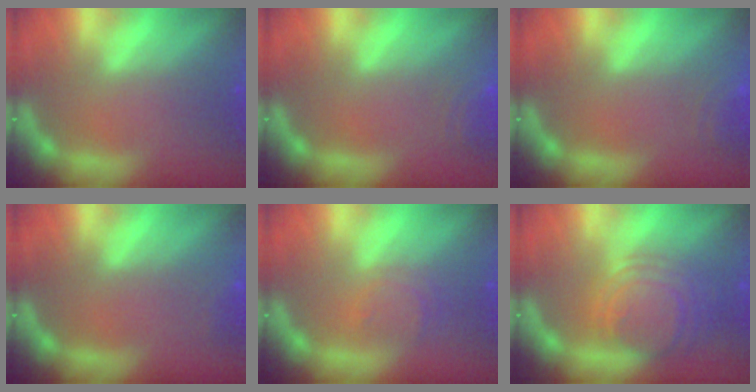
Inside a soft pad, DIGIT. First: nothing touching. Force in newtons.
{"total": 4.0}
{"total": 3.5}
{"total": 1.4}
{"total": 2.4}
{"total": 7.6}